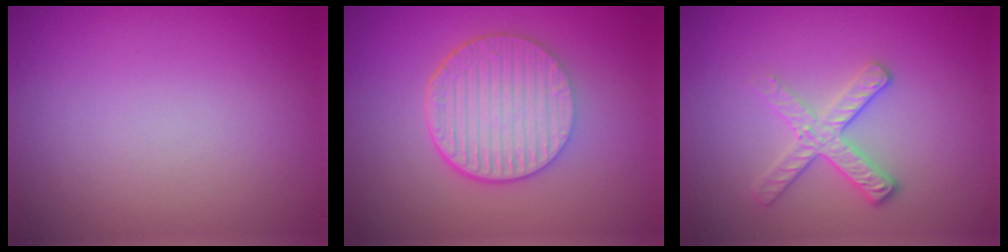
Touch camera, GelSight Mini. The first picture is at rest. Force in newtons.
{"total": 6.8, "press": 4.7, "slide": 4.9}
{"total": 2.7, "press": 2.4, "slide": 1.2}